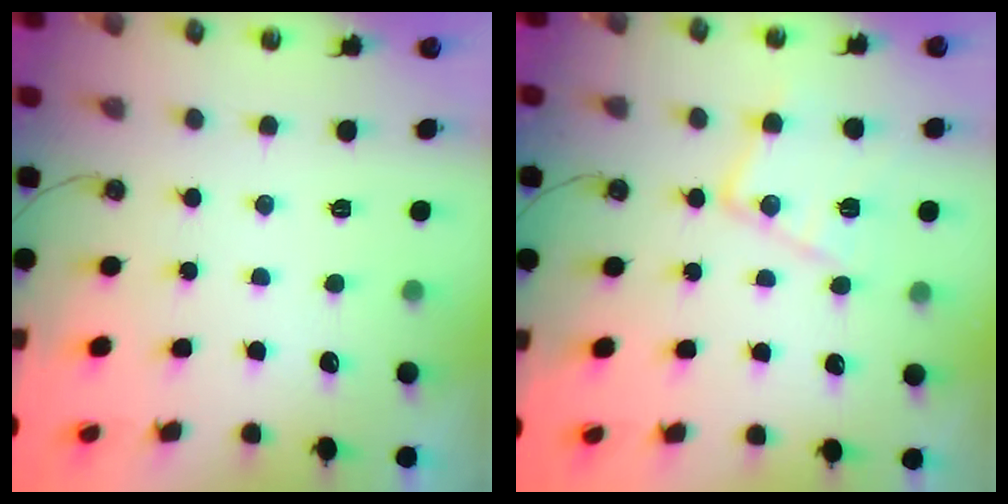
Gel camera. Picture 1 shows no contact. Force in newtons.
{"total": 14.0, "press": 13.9, "slide": 1.1}